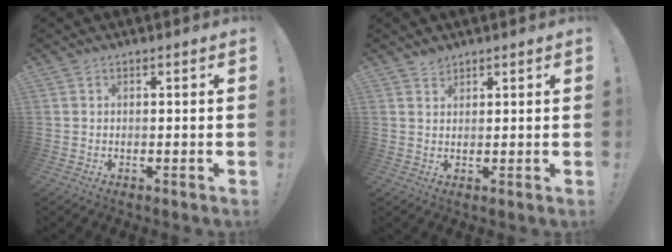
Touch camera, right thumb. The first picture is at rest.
{"total": 0.9, "force": [0.8, 0.2, 0.1], "torque": [0.006, -0.002, 0.014]}